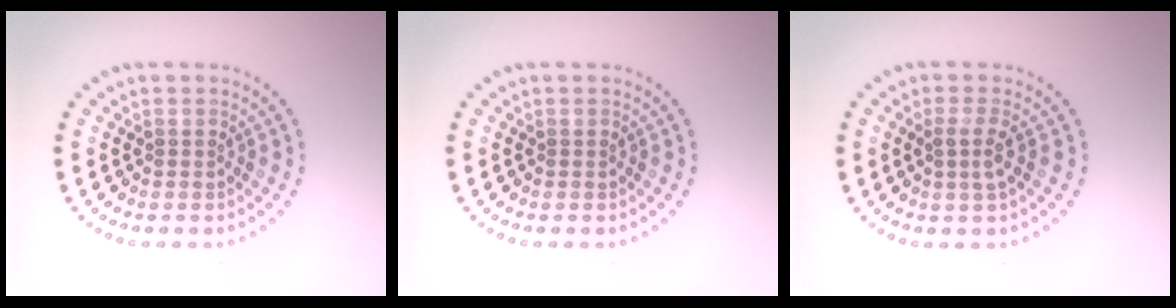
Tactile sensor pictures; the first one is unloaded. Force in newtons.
{"total": 0.0}
{"total": 1.3, "press": 1.2, "slide": 0.6}